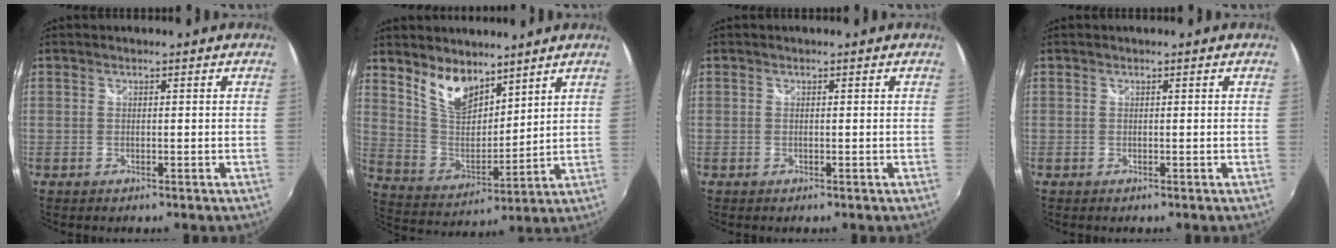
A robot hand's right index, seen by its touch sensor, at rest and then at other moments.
{"total": 10.9, "force": [7.7, 5.3, 5.6], "torque": [-0.106, 0.001, 0.156]}
{"total": 0.0}
{"total": 0.0}